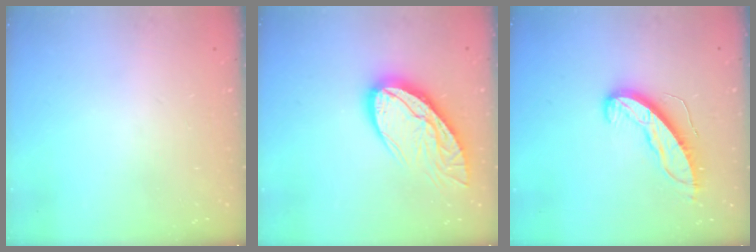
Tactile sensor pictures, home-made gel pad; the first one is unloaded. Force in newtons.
{"total": 16.5, "press": 16.4, "slide": 1.7}
{"total": 11.0, "press": 11.0, "slide": 0.9}